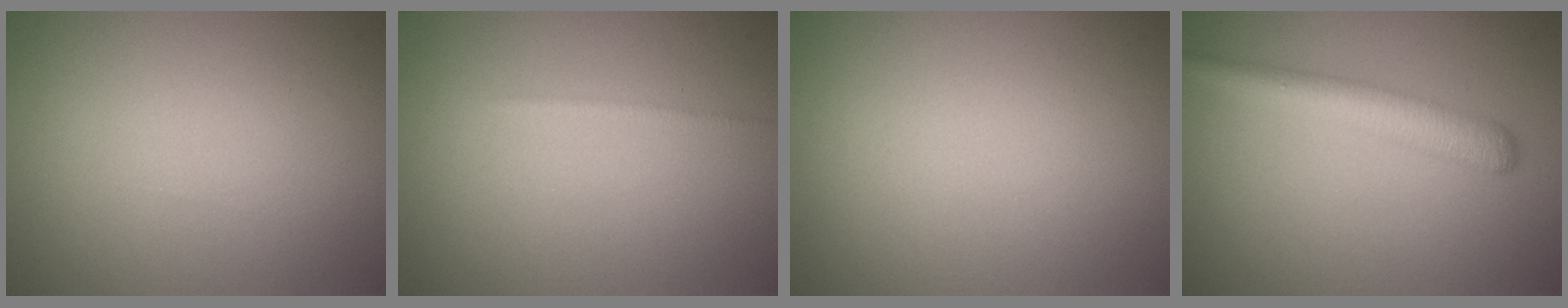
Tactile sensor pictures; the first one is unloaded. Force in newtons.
{"total": 0.7, "press": 0.7, "slide": 0.1}
{"total": 0.0}
{"total": 3.7, "press": 3.7, "slide": 0.1}